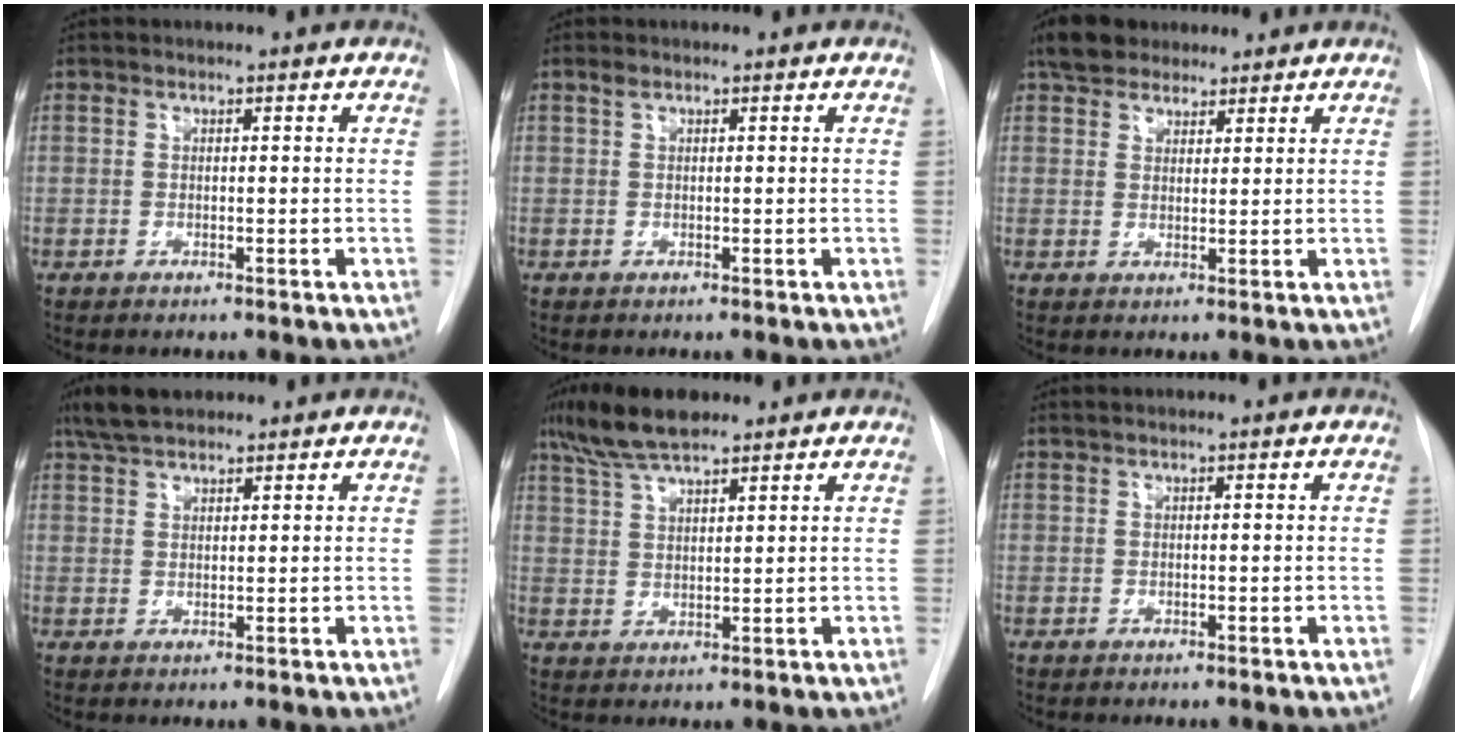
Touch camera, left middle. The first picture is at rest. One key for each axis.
{"total": 0.7, "fx": 0.5, "fy": 0.3, "fz": 0.4, "tx": -0.011, "ty": 0.011, "tz": 0.010}
{"total": 6.0, "fx": 4.7, "fy": 3.1, "fz": 1.9, "tx": -0.035, "ty": 0.022, "tz": 0.086}
{"total": 5.4, "fx": 4.4, "fy": 1.8, "fz": 2.7, "tx": -0.058, "ty": 0.018, "tz": 0.083}
{"total": 8.4, "fx": 6.4, "fy": 1.8, "fz": 5.0, "tx": -0.102, "ty": 0.017, "tz": 0.120}
{"total": 0.0}